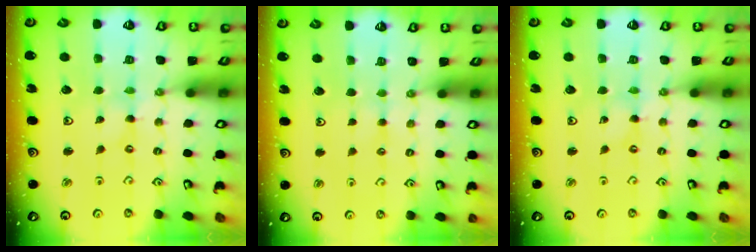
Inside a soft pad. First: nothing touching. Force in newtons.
{"total": 1.1, "press": 1.1, "slide": 0.3}
{"total": 0.0}